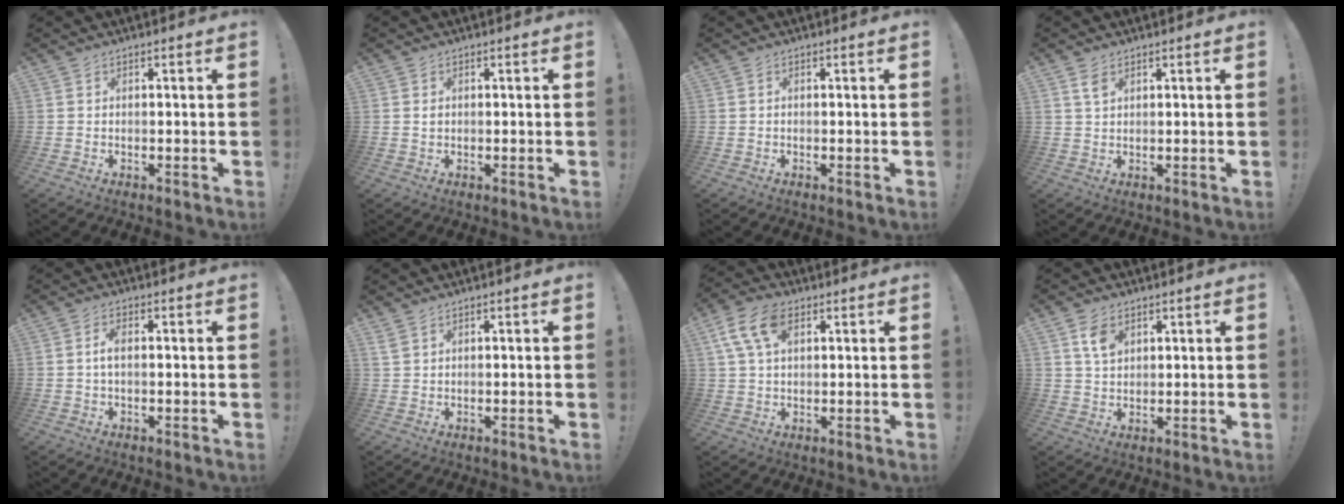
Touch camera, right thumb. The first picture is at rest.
{"total": 0.6, "force": [0.3, 0.4, 0.3], "torque": [0.002, -0.001, 0.005]}
{"total": 0.0}
{"total": 3.0, "force": [1.6, 1.5, 2.1], "torque": [-0.030, -0.005, 0.027]}
{"total": 3.1, "force": [0.1, 1.3, 2.8], "torque": [-0.052, 0.008, 0.001]}
{"total": 1.8, "force": [1.1, 0.8, 1.2], "torque": [-0.028, 0.001, 0.022]}
{"total": 10.4, "force": [4.1, 6.1, 7.4], "torque": [-0.147, 0.001, 0.077]}
{"total": 5.9, "force": [2.9, 3.7, 3.6], "torque": [-0.056, -0.009, 0.053]}